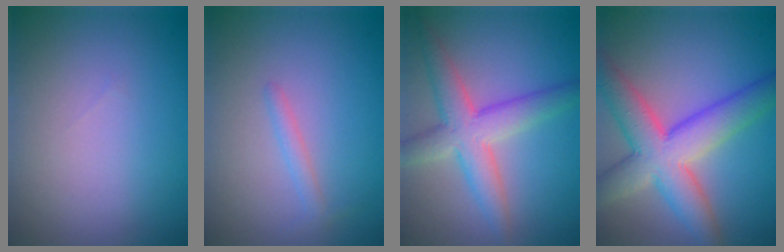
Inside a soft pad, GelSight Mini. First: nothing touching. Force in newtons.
{"total": 1.1, "press": 1.1, "slide": 0.1}
{"total": 5.2, "press": 5.2, "slide": 0.3}
{"total": 8.2, "press": 8.1, "slide": 0.4}